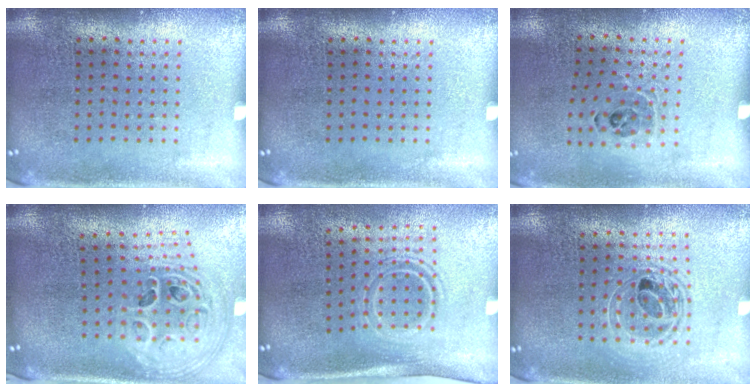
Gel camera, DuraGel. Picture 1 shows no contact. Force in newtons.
{"total": 0.0}
{"total": 0.8, "press": 0.8, "slide": 0.2}
{"total": 2.9, "press": 2.1, "slide": 2.0}
{"total": 1.6, "press": 1.0, "slide": 1.2}
{"total": 1.7, "press": 1.4, "slide": 0.9}